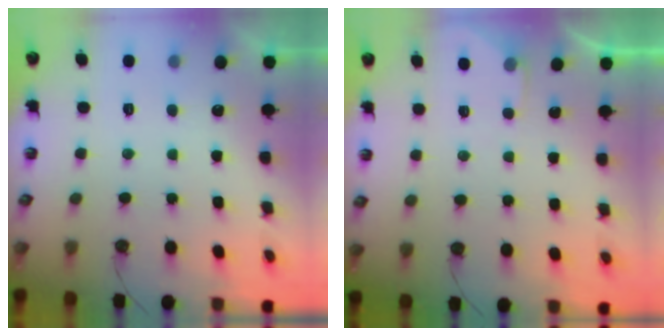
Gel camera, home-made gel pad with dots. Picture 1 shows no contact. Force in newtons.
{"total": 3.0, "press": 3.0, "slide": 0.4}